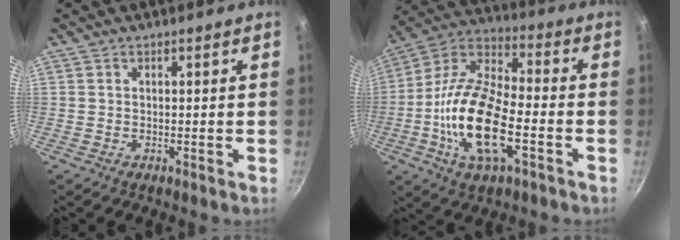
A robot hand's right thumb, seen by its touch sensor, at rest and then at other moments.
{"total": 19.6, "force": [-5.2, 8.6, 16.8], "torque": [-0.320, 0.029, -0.117]}